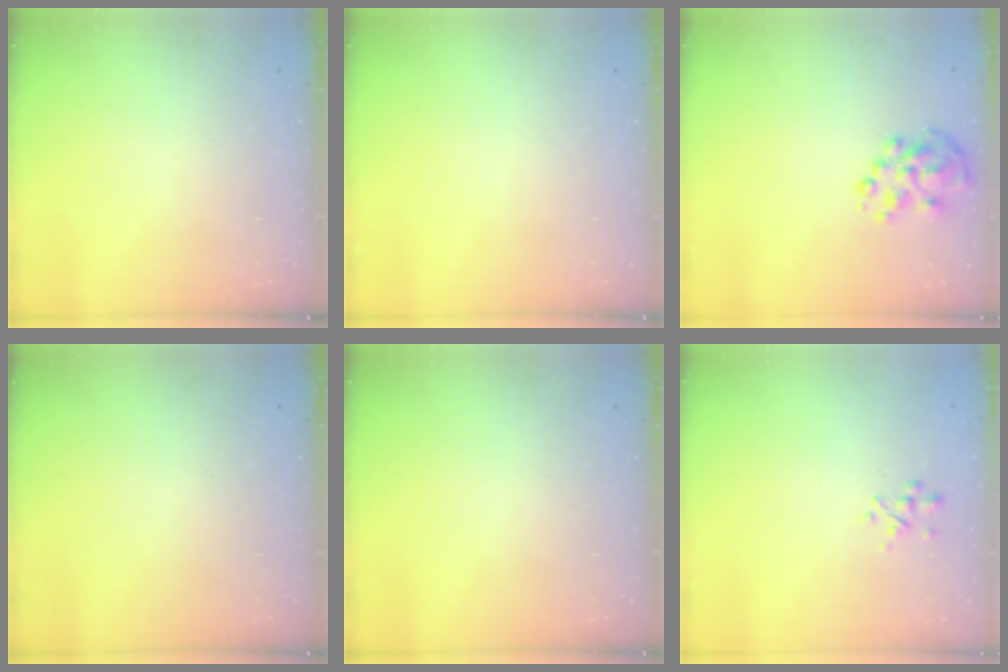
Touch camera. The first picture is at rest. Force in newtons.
{"total": 0.0}
{"total": 7.3, "press": 7.0, "slide": 2.3}
{"total": 0.0}
{"total": 0.0}
{"total": 2.8, "press": 2.7, "slide": 0.9}